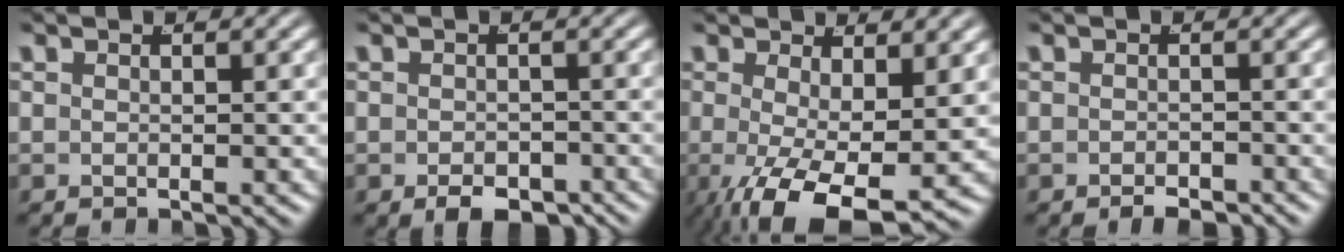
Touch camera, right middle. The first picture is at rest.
{"total": 3.1, "force": [-2.6, 0.9, 1.3], "torque": [-0.007, -0.018, -0.035]}
{"total": 7.5, "force": [-3.7, 2.5, 6.0], "torque": [-0.116, -0.054, -0.029]}
{"total": 1.9, "force": [-1.8, 0.1, 0.6], "torque": [-0.007, -0.007, -0.026]}